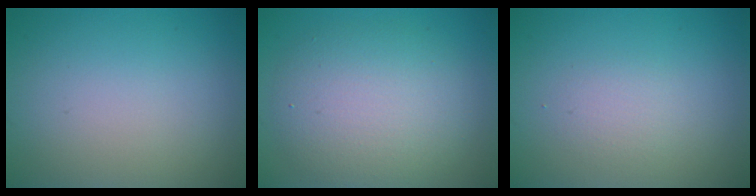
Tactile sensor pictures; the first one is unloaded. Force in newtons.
{"total": 6.2, "press": 6.1, "slide": 0.4}
{"total": 1.4, "press": 1.4, "slide": 0.1}